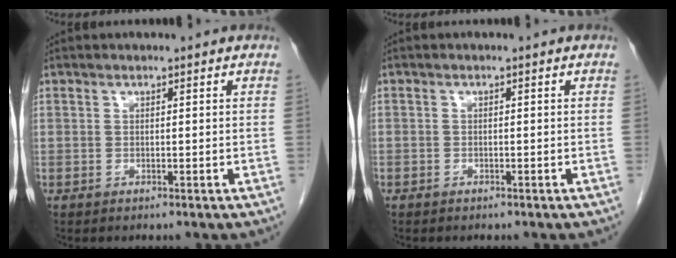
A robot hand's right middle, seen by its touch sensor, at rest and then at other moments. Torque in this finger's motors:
{"motor_torque": [0.99, -1.15, -0.34, -0.21]}